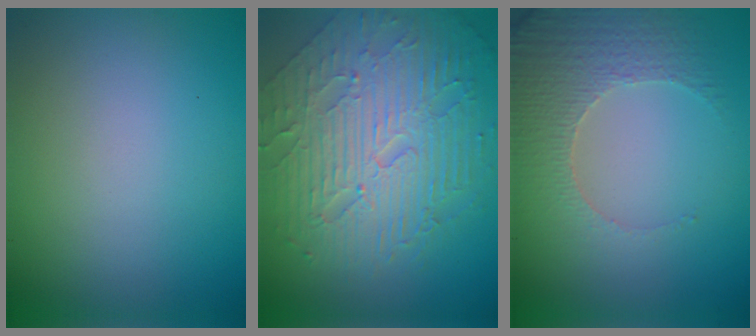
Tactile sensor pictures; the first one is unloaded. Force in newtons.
{"total": 10.0, "press": 6.7, "slide": 7.5}
{"total": 3.8, "press": 3.3, "slide": 1.9}